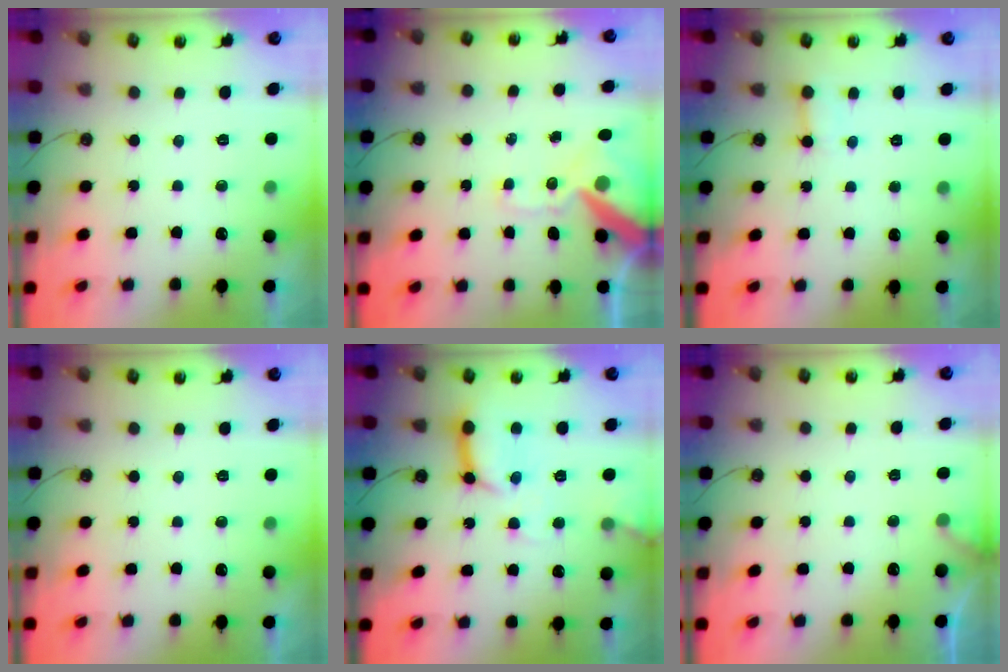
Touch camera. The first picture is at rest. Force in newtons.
{"total": 13.5, "press": 13.4, "slide": 1.7}
{"total": 2.2, "press": 2.2, "slide": 0.5}
{"total": 0.0}
{"total": 12.2, "press": 12.2, "slide": 1.2}
{"total": 3.8, "press": 3.8, "slide": 0.4}